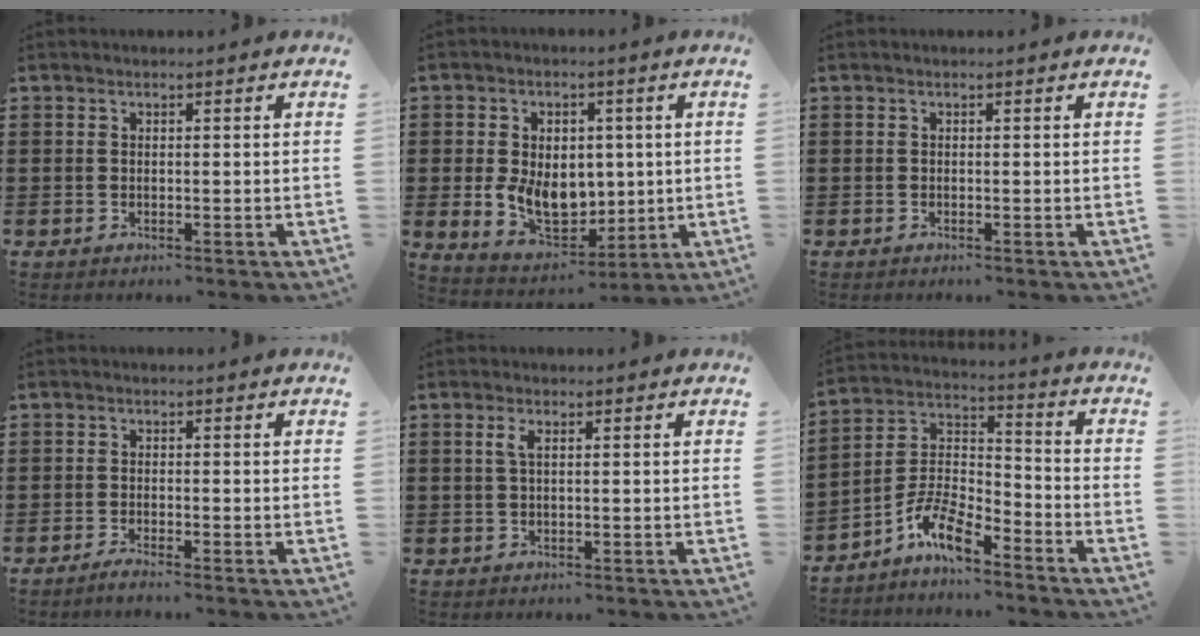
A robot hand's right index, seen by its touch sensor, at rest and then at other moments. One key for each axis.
{"total": 8.5, "fx": -0.2, "fy": 6.5, "fz": 5.4, "tx": -0.098, "ty": 0.010, "tz": -0.002}
{"total": 0.0}
{"total": 1.4, "fx": -1.3, "fy": -0.2, "fz": 0.5, "tx": -0.008, "ty": -0.004, "tz": -0.023}
{"total": 1.6, "fx": 0.4, "fy": 0.4, "fz": 1.5, "tx": -0.030, "ty": 0.004, "tz": 0.006}
{"total": 8.4, "fx": -6.2, "fy": 2.6, "fz": 5.0, "tx": -0.121, "ty": -0.004, "tz": -0.124}